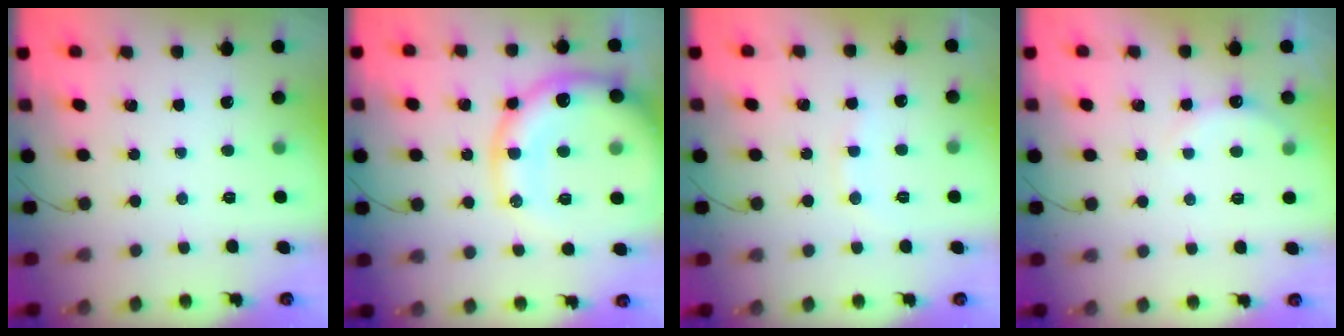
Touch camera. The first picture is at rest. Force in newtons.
{"total": 22.4, "press": 22.0, "slide": 4.1}
{"total": 7.5, "press": 7.3, "slide": 1.5}
{"total": 3.5, "press": 3.4, "slide": 1.0}